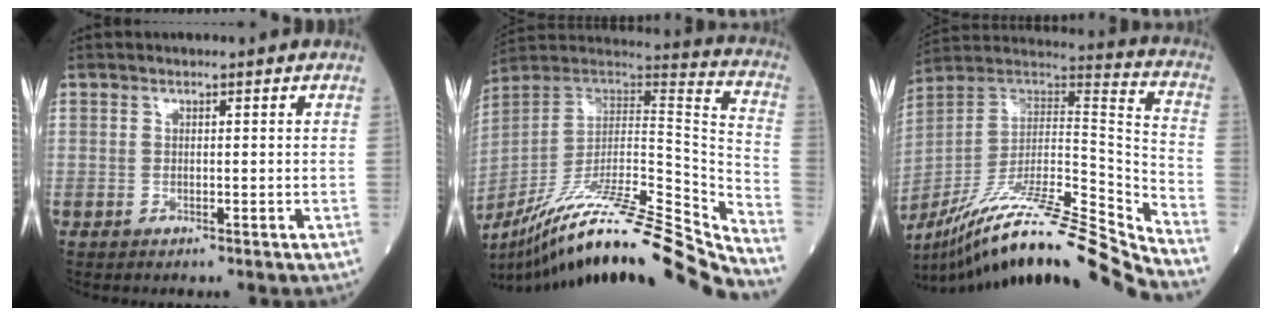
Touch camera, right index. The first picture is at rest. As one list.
[{"total": 32.7, "force": [-28.1, 0.4, 16.7], "torque": [-0.207, -0.039, -0.426]}, {"total": 28.4, "force": [-24.5, -0.8, 14.2], "torque": [-0.205, -0.020, -0.393]}]